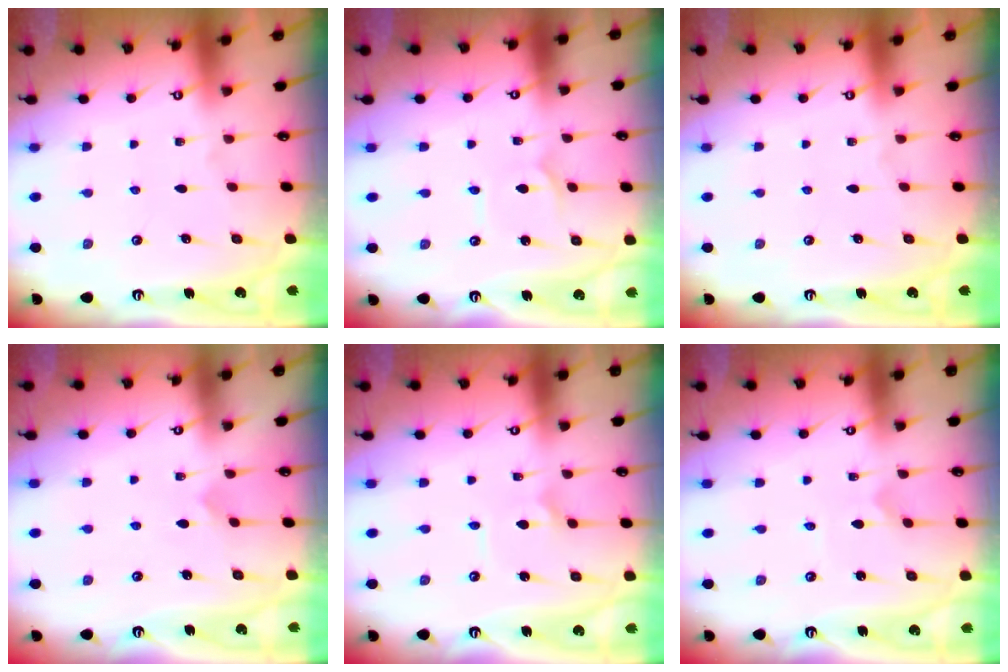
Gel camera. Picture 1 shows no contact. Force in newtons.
{"total": 1.4, "press": 1.3, "slide": 0.1}
{"total": 0.0}
{"total": 3.6, "press": 3.5, "slide": 0.3}
{"total": 1.8, "press": 1.8, "slide": 0.1}
{"total": 0.8, "press": 0.8, "slide": 0.1}